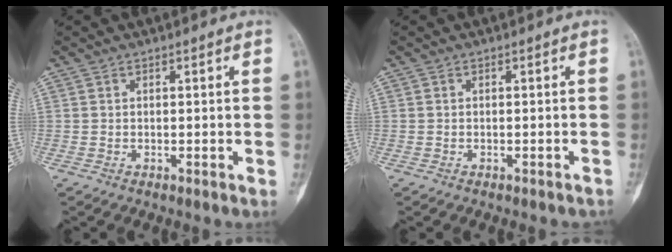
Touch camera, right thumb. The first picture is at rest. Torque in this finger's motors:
{"motor_torque": [-0.14, 0.08, 0.09, -0.26, 0.04]}